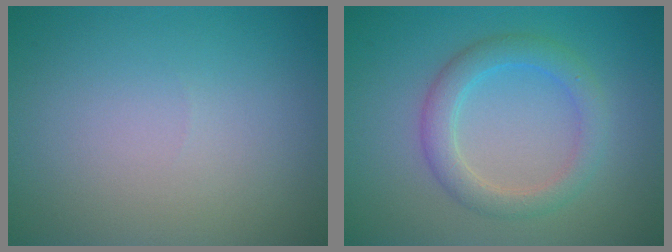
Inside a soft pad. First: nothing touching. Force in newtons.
{"total": 3.3, "press": 3.3, "slide": 0.1}